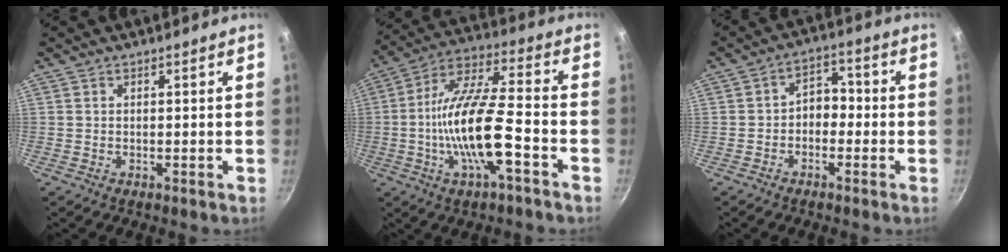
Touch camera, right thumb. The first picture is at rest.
{"total": 16.9, "force": [-4.9, 4.8, 15.5], "torque": [-0.290, 0.035, -0.102]}
{"total": 5.1, "force": [-1.3, 3.7, 3.2], "torque": [-0.014, 0.028, -0.031]}